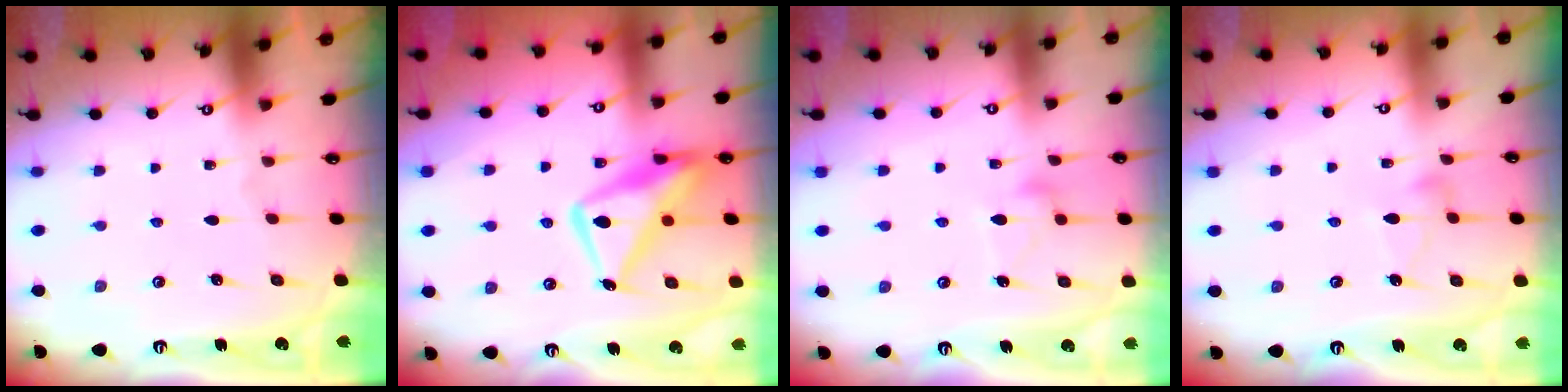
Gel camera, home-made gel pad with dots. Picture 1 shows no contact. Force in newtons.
{"total": 16.4, "press": 16.3, "slide": 1.6}
{"total": 11.0, "press": 11.0, "slide": 0.4}
{"total": 3.9, "press": 3.9, "slide": 0.2}